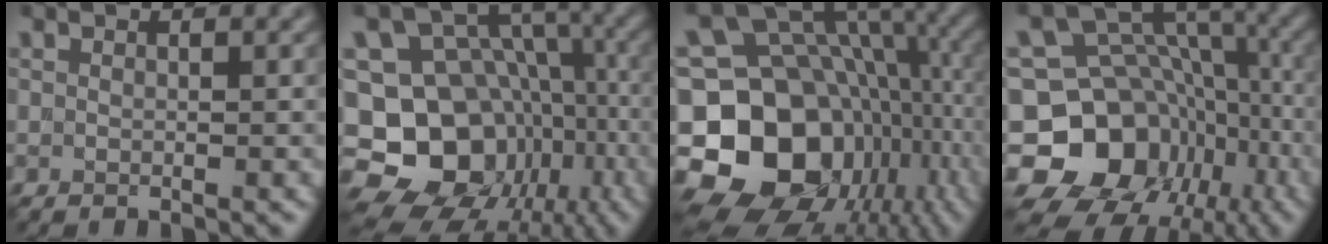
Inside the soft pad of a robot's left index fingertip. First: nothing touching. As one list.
[{"total": 17.4, "force": [-6.6, 14.3, 7.3], "torque": [-0.136, 0.003, -0.109]}, {"total": 19.8, "force": [-5.7, 15.0, 11.6], "torque": [-0.212, -0.010, -0.086]}, {"total": 15.6, "force": [-6.6, 12.5, 6.5], "torque": [-0.126, 0.011, -0.099]}]